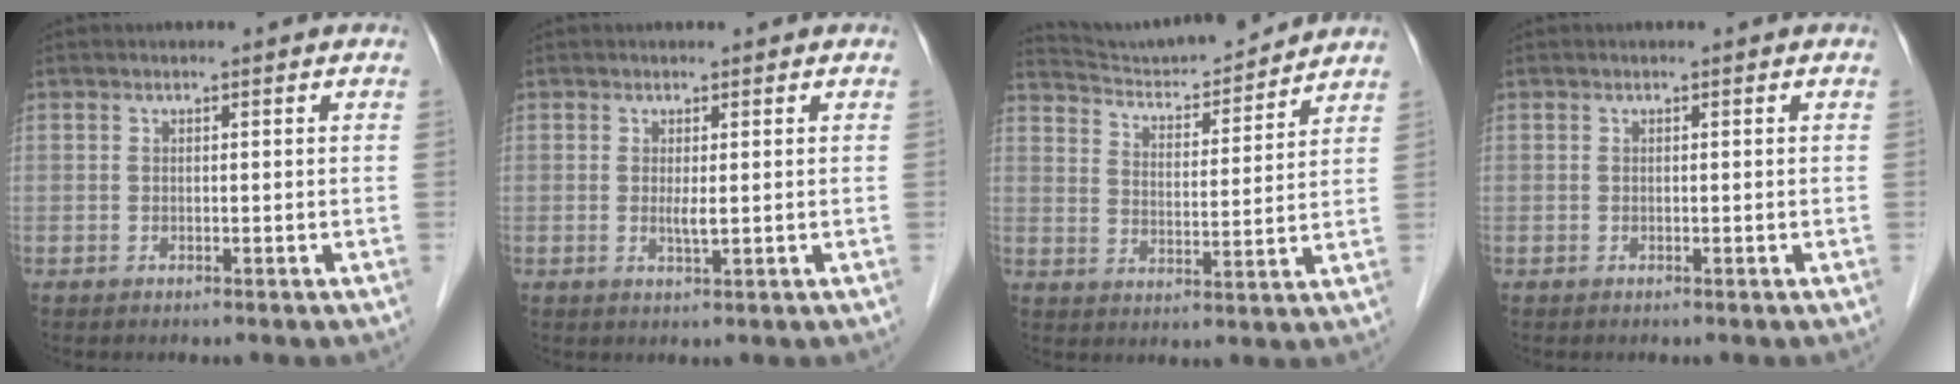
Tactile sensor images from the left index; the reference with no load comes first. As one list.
[{"total": 1.5, "force": [0.3, 0.1, 1.5], "torque": [-0.034, -0.003, 0.007]}, {"total": 14.4, "force": [13.8, 1.1, 4.0], "torque": [-0.069, 0.004, 0.215]}, {"total": 0.0}]